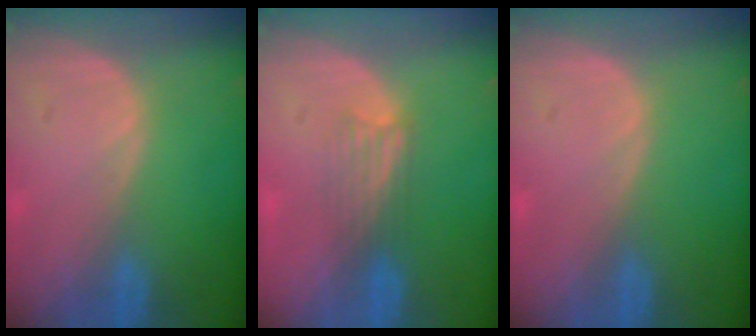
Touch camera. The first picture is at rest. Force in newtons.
{"total": 3.1, "press": 2.8, "slide": 1.2}
{"total": 0.0}